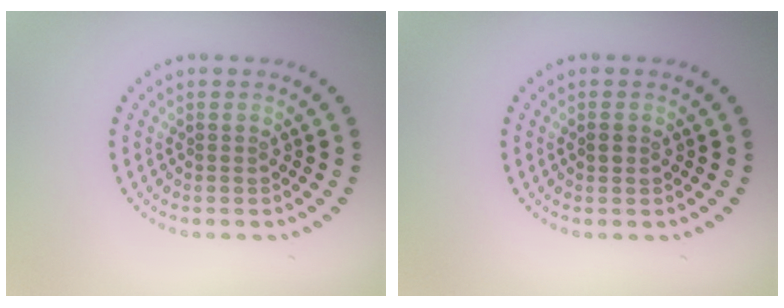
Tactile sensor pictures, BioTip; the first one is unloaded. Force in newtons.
{"total": 0.8, "press": 0.8, "slide": 0.1}